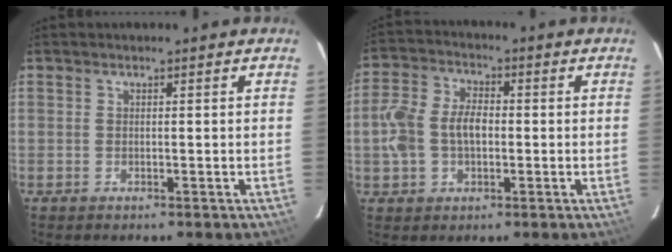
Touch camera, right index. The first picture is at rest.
{"total": 9.3, "force": [-0.9, 6.2, 6.8], "torque": [-0.147, 0.017, -0.015]}